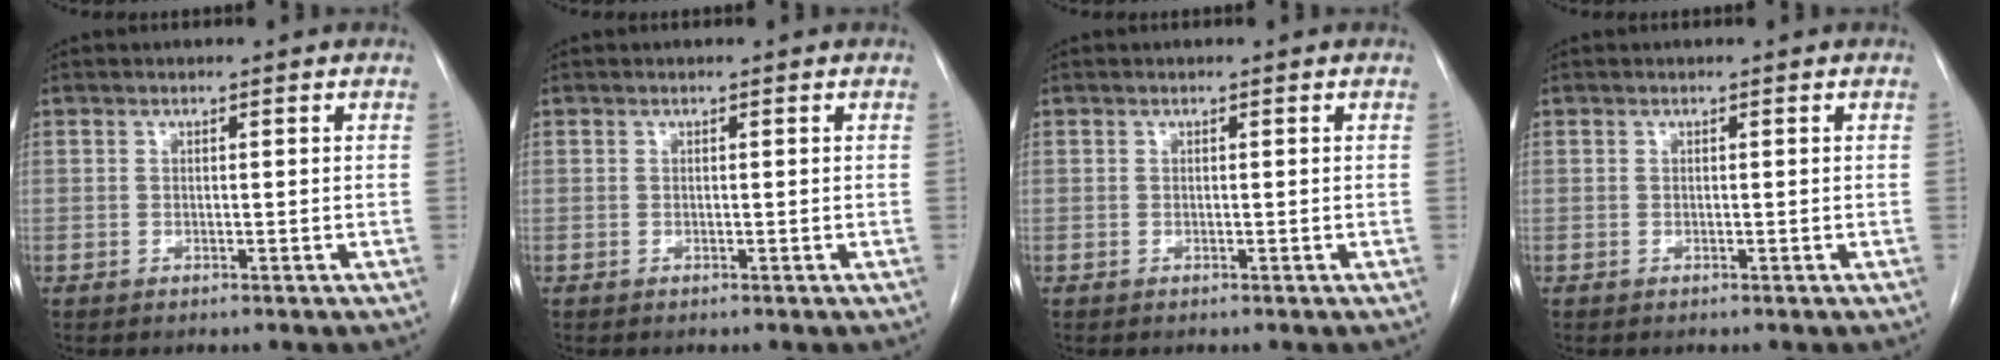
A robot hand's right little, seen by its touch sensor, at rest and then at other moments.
{"total": 0.0}
{"total": 0.0}
{"total": 0.0}